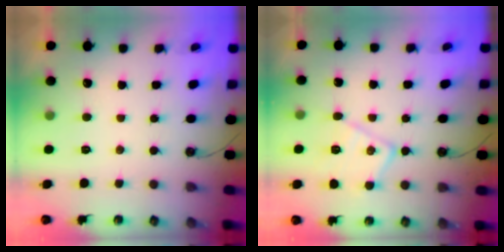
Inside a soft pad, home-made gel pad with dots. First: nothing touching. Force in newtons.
{"total": 12.5, "press": 12.5, "slide": 0.3}